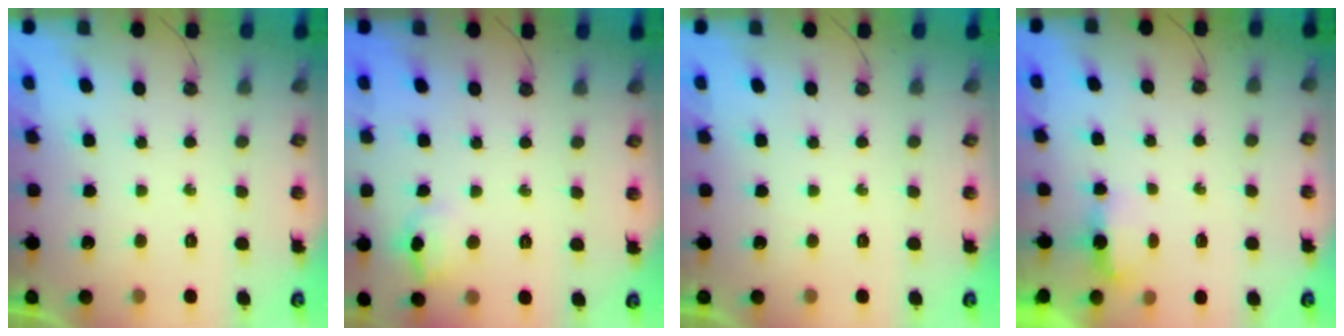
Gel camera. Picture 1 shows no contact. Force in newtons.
{"total": 6.7, "press": 6.4, "slide": 2.0}
{"total": 0.0}
{"total": 3.0, "press": 2.9, "slide": 0.6}